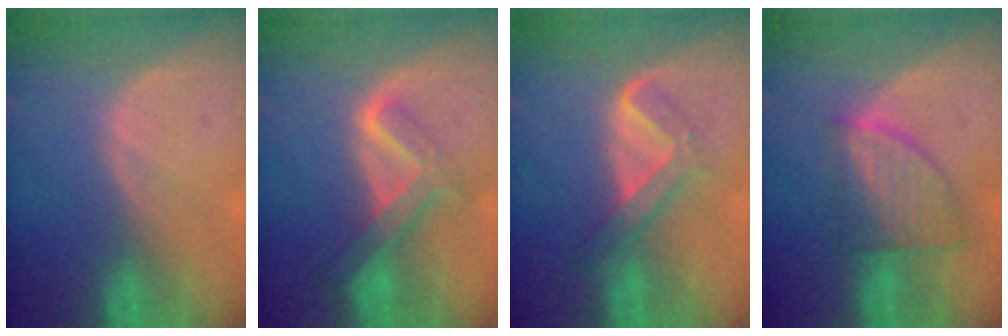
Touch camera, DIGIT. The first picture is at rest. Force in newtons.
{"total": 6.7, "press": 5.6, "slide": 3.6}
{"total": 5.1, "press": 4.9, "slide": 1.2}
{"total": 7.4, "press": 6.7, "slide": 3.3}